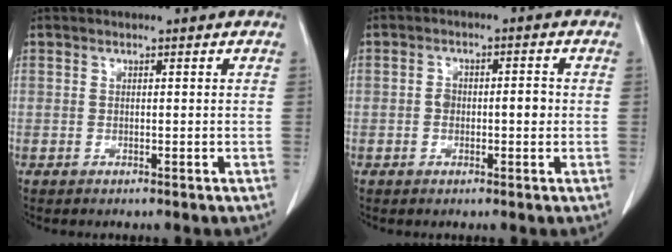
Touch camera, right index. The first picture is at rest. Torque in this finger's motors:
{"motor_torque": [0.42, -0.27, 0.25, 0.05]}